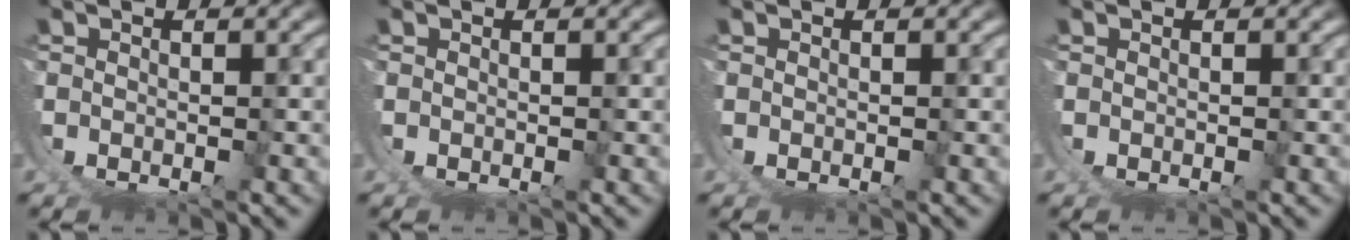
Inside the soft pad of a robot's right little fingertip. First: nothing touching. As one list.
[{"total": 0.0}, {"total": 0.0}, {"total": 0.0}]